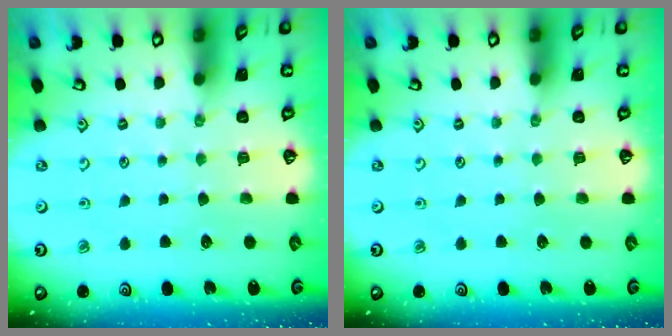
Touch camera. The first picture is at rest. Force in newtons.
{"total": 0.0}